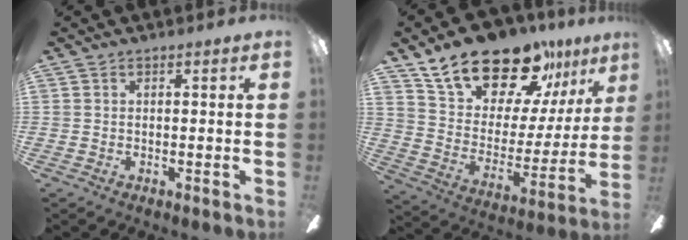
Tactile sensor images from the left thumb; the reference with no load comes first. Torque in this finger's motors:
{"motor_torque": [1.65, 1.66, 1.39, -1.38, 0.08]}